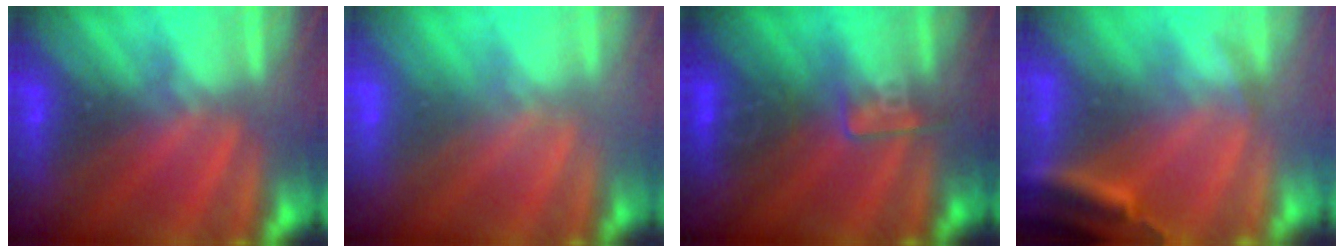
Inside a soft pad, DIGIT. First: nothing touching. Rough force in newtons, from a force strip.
{"total": 1.6}
{"total": 2.5}
{"total": 3.6}